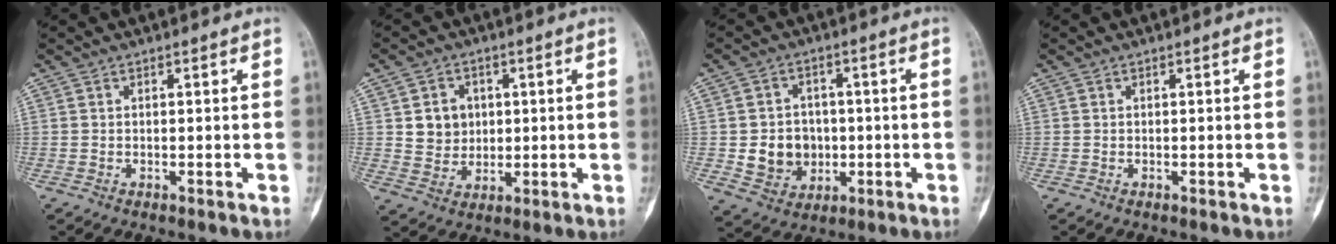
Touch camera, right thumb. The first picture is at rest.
{"total": 6.8, "force": [1.4, 6.0, 2.9], "torque": [-0.017, -0.005, 0.029]}
{"total": 8.5, "force": [-0.8, 7.4, 4.1], "torque": [-0.032, 0.006, -0.004]}
{"total": 0.0}